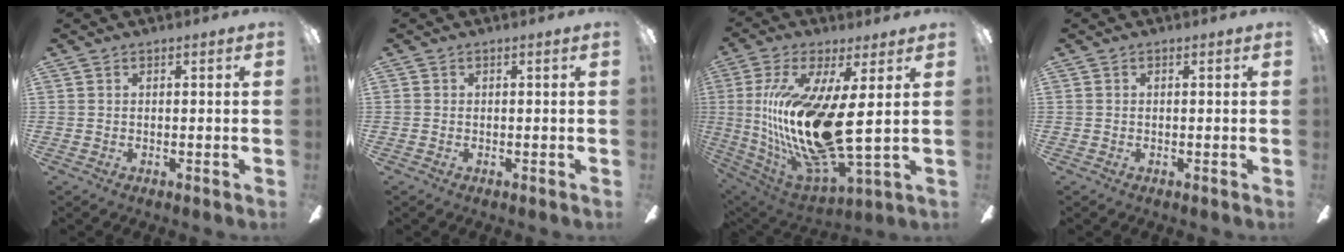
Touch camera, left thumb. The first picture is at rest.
{"total": 0.0}
{"total": 20.9, "force": [2.2, 5.6, 20.0], "torque": [-0.422, -0.043, 0.033]}
{"total": 0.0}